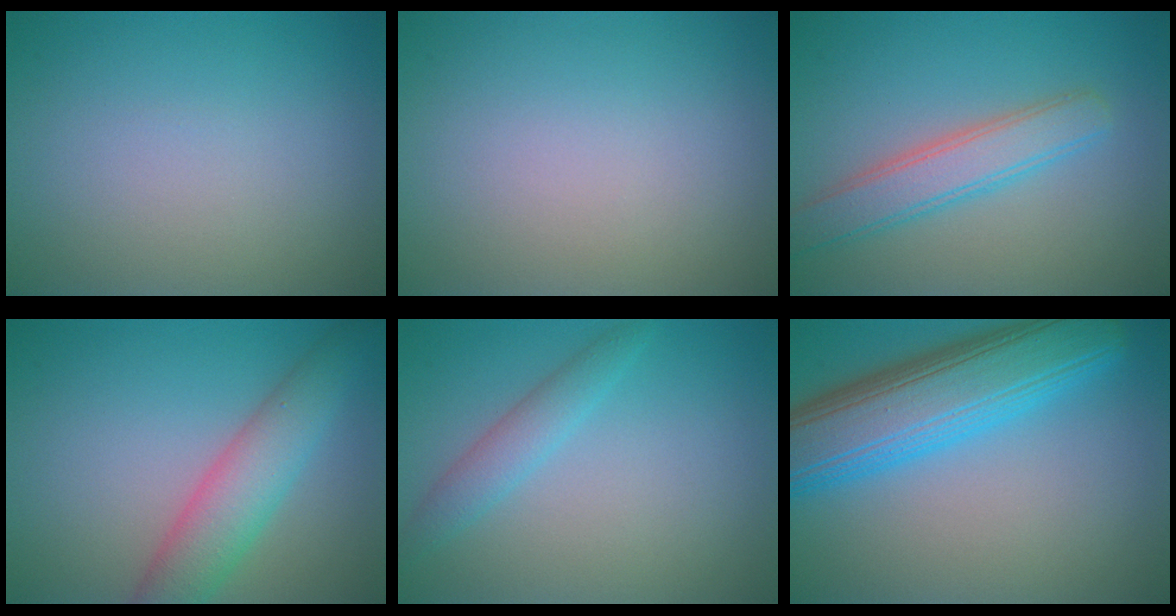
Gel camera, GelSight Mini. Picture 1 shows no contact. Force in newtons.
{"total": 0.0}
{"total": 3.9, "press": 3.9, "slide": 0.2}
{"total": 5.0, "press": 5.0, "slide": 0.2}
{"total": 2.2, "press": 2.2, "slide": 0.1}
{"total": 9.8, "press": 9.8, "slide": 0.3}